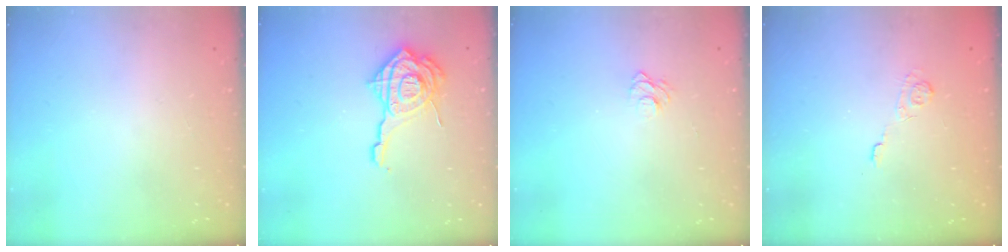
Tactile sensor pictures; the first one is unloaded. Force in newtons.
{"total": 16.7, "press": 16.6, "slide": 1.5}
{"total": 5.2, "press": 5.1, "slide": 0.5}
{"total": 2.2, "press": 1.8, "slide": 1.3}